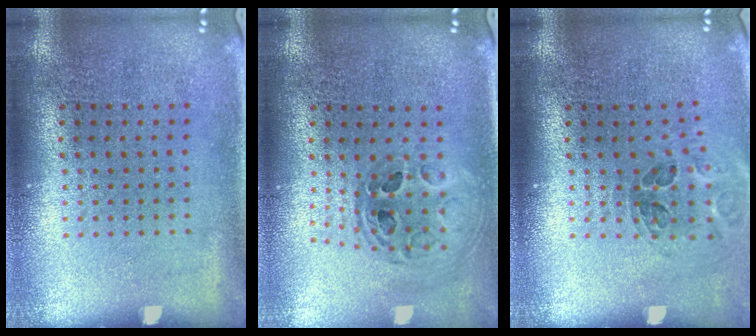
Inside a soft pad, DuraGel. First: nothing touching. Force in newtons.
{"total": 0.9, "press": 0.9, "slide": 0.2}
{"total": 1.0, "press": 1.0, "slide": 0.1}